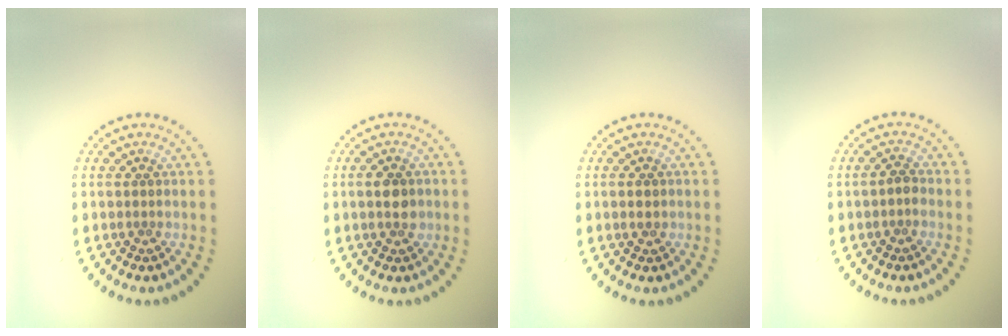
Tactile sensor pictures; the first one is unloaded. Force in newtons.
{"total": 2.6, "press": 2.6, "slide": 0.1}
{"total": 1.4, "press": 1.4, "slide": 0.1}
{"total": 0.8, "press": 0.8, "slide": 0.3}